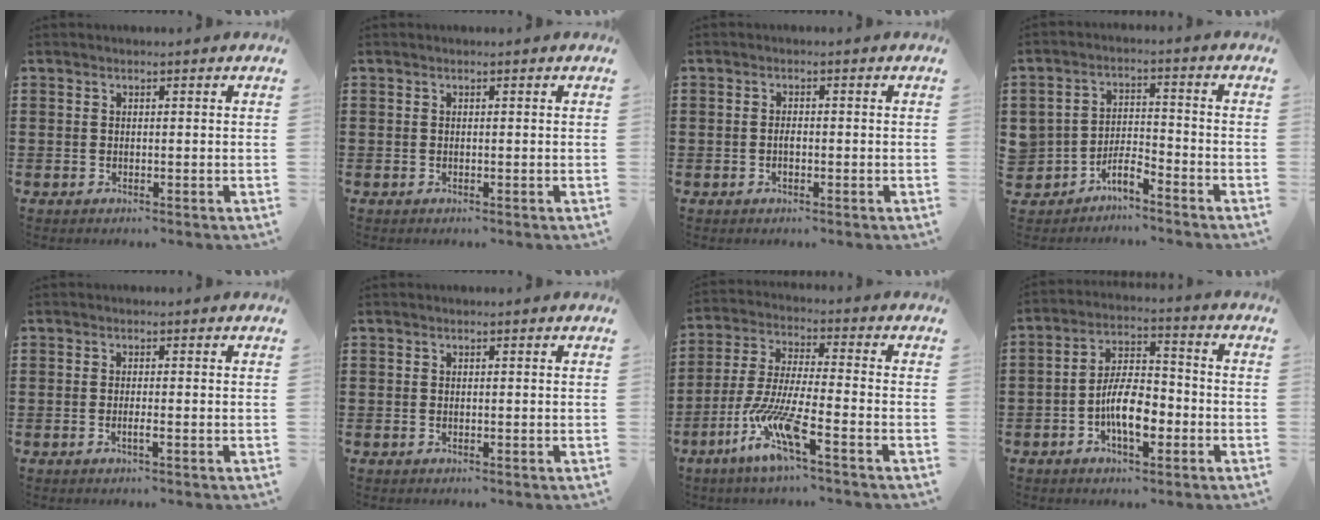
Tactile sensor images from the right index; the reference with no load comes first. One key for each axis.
{"total": 0.0}
{"total": 1.3, "fx": -0.4, "fy": 0.4, "fz": 1.2, "tx": -0.025, "ty": -0.004, "tz": -0.007}
{"total": 3.5, "fx": -3.3, "fy": 0.2, "fz": 1.4, "tx": -0.036, "ty": 0.006, "tz": -0.070}
{"total": 1.4, "fx": -0.6, "fy": 0.1, "fz": 1.2, "tx": -0.020, "ty": -0.001, "tz": -0.012}
{"total": 0.0}
{"total": 10.3, "fx": -6.2, "fy": 1.3, "fz": 8.1, "tx": -0.188, "ty": -0.014, "tz": -0.125}
{"total": 8.2, "fx": -3.0, "fy": 3.7, "fz": 6.7, "tx": -0.118, "ty": 0.005, "tz": -0.056}